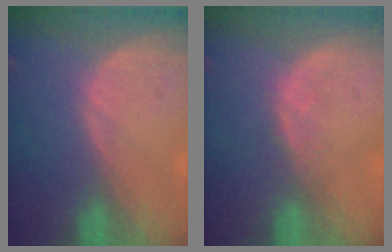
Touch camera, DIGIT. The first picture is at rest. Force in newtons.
{"total": 1.4, "press": 1.4, "slide": 0.2}